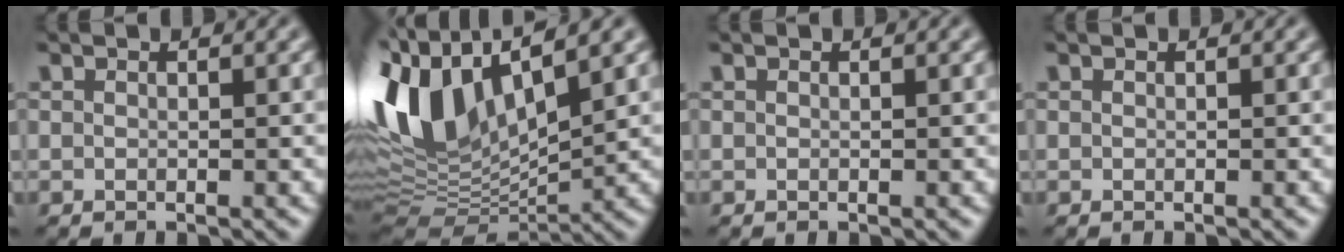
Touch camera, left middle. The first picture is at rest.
{"total": 14.0, "force": [4.8, 6.5, 11.5], "torque": [-0.251, 0.014, 0.086]}
{"total": 0.0}
{"total": 0.0}